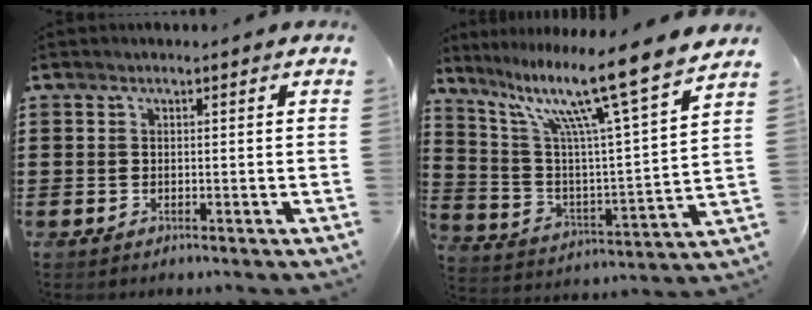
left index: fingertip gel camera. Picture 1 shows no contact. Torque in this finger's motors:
{"motor_torque": [1.19, -0.95, 1.05, 0.21]}